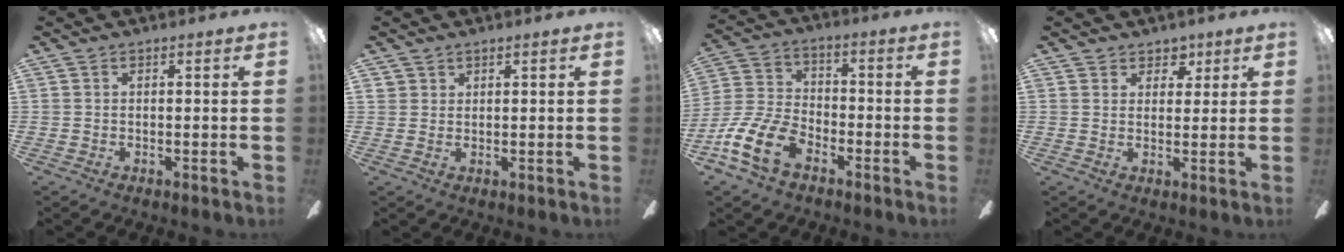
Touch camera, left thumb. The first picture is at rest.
{"total": 1.4, "force": [1.2, 0.7, 0.2], "torque": [-0.005, -0.001, 0.023]}
{"total": 14.4, "force": [-7.5, 8.6, 8.8], "torque": [-0.191, 0.041, -0.138]}
{"total": 4.2, "force": [3.0, 2.9, 0.6], "torque": [0.008, -0.014, 0.049]}